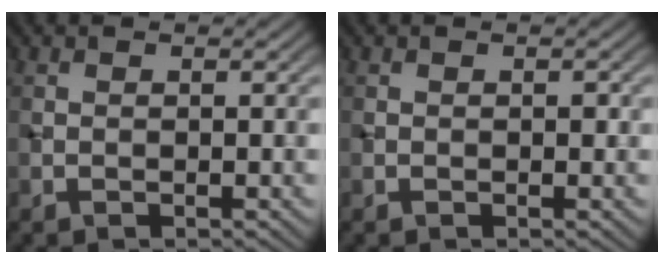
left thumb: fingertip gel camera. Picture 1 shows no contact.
{"total": 0.5, "force": [0.0, 0.4, 0.4], "torque": [-0.003, -0.003, -0.001]}